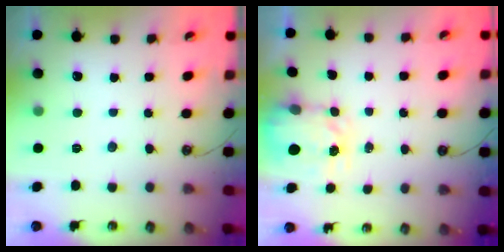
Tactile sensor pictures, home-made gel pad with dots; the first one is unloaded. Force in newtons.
{"total": 3.6, "press": 3.5, "slide": 0.5}